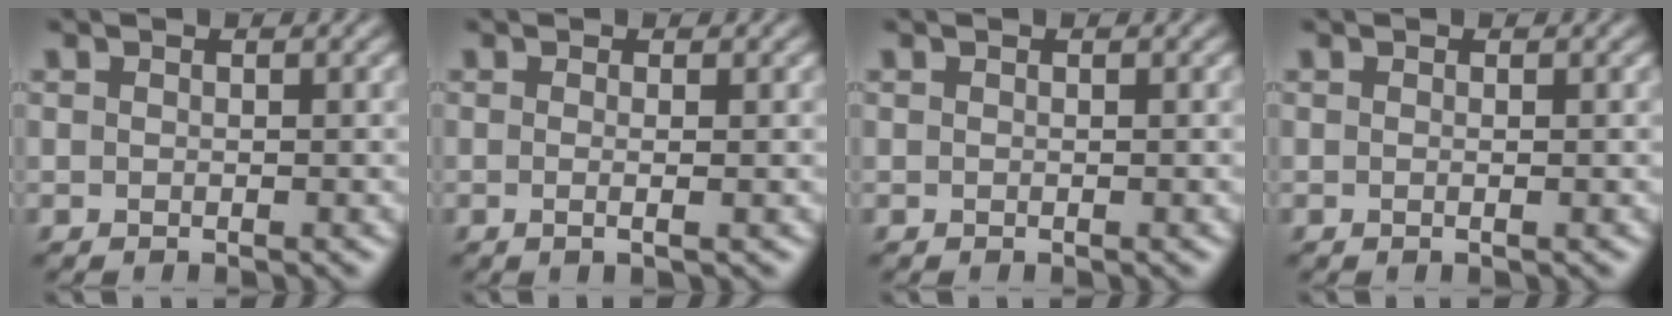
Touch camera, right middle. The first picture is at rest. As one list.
[{"total": 1.7, "force": [0.0, 0.6, 1.6], "torque": [-0.018, -0.006, -0.013]}, {"total": 0.0}, {"total": 0.6, "force": [0.0, 0.1, 0.5], "torque": [-0.010, -0.004, -0.003]}]